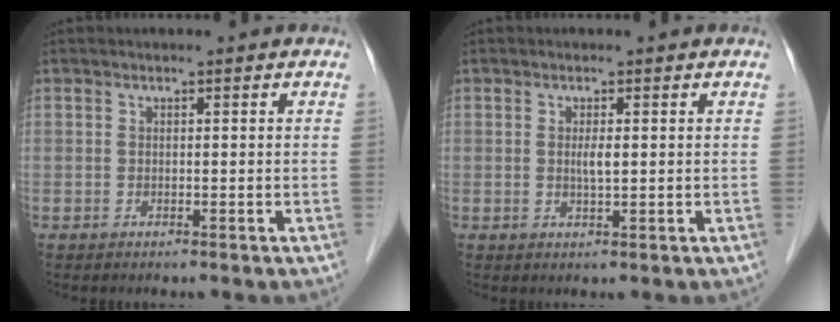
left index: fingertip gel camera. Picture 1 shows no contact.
{"total": 1.7, "force": [0.2, 0.1, 1.6], "torque": [-0.033, -0.001, 0.004]}